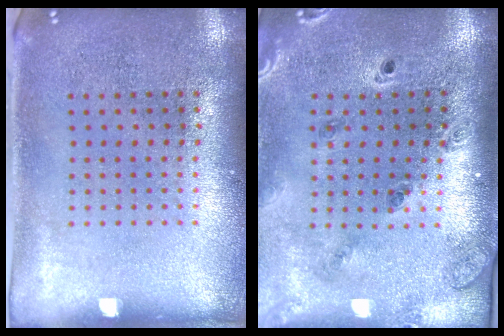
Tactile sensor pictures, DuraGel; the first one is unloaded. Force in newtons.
{"total": 1.4, "press": 1.3, "slide": 0.2}